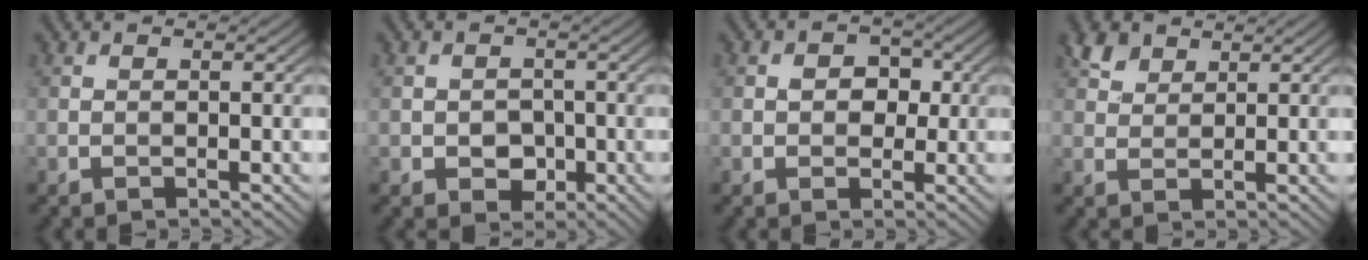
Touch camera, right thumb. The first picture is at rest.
{"total": 2.9, "force": [-0.7, 2.5, 1.4], "torque": [-0.026, -0.006, -0.014]}
{"total": 2.9, "force": [0.2, 2.4, 1.6], "torque": [-0.030, 0.002, -0.004]}
{"total": 3.6, "force": [2.6, 2.0, 1.5], "torque": [-0.036, 0.006, 0.056]}